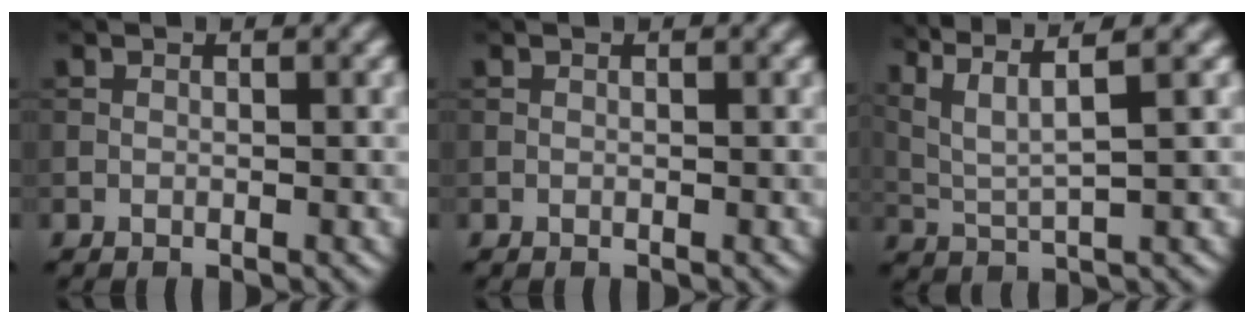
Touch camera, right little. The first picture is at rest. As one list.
[{"total": 0.0}, {"total": 7.1, "force": [4.5, 1.5, 5.3], "torque": [-0.106, 0.023, 0.068]}]